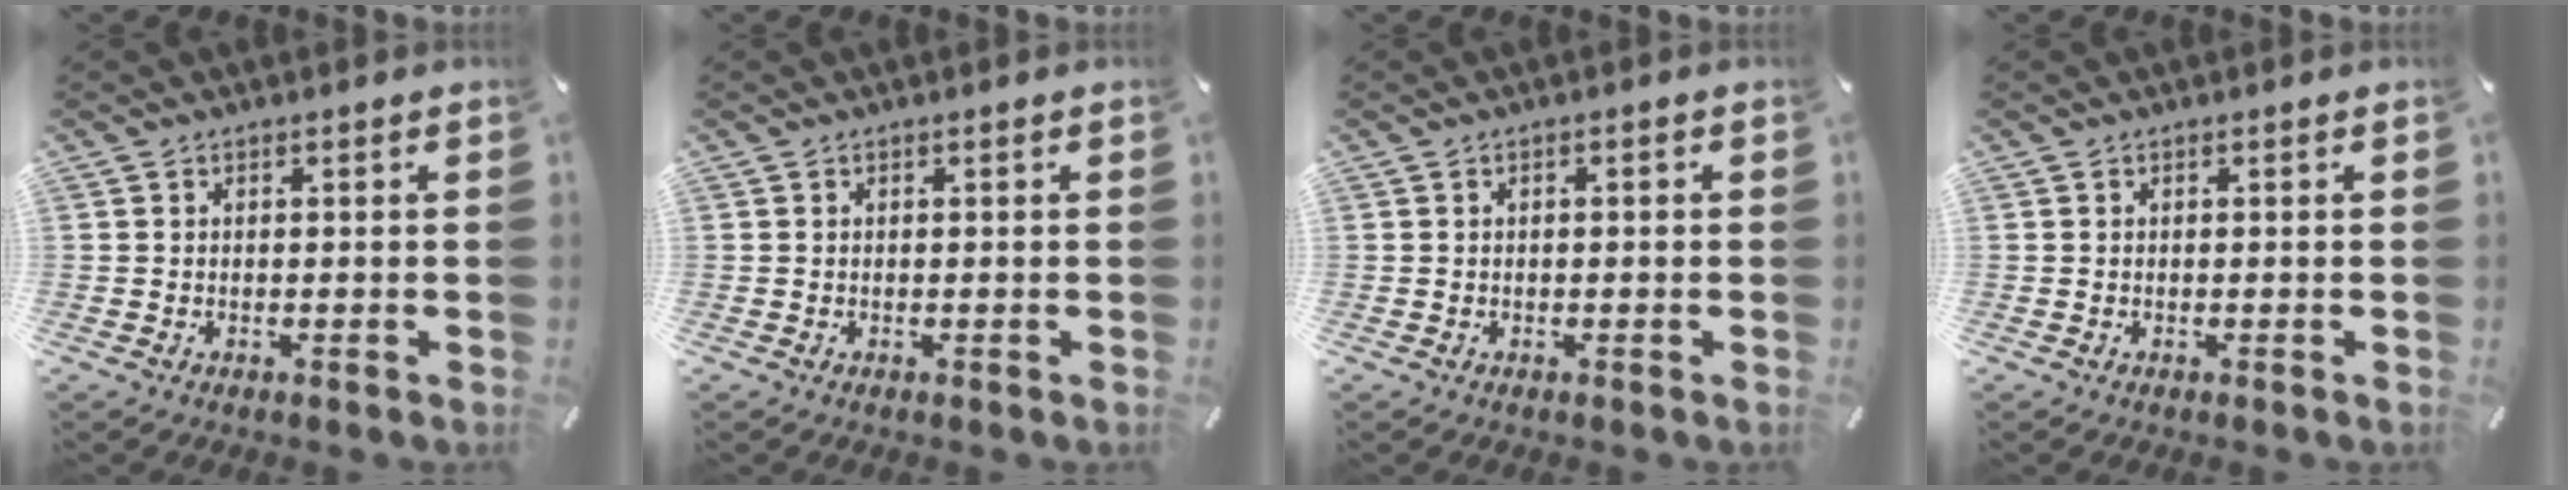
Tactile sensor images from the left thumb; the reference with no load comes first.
{"total": 0.0}
{"total": 0.7, "force": [-0.2, 0.3, 0.6], "torque": [-0.011, 0.000, -0.004]}
{"total": 0.0}